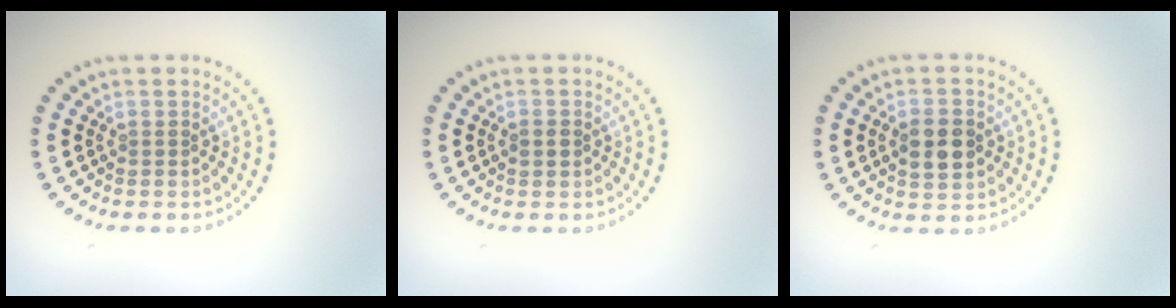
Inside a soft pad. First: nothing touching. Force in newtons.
{"total": 1.2, "press": 1.2, "slide": 0.0}
{"total": 3.7, "press": 3.7, "slide": 0.1}